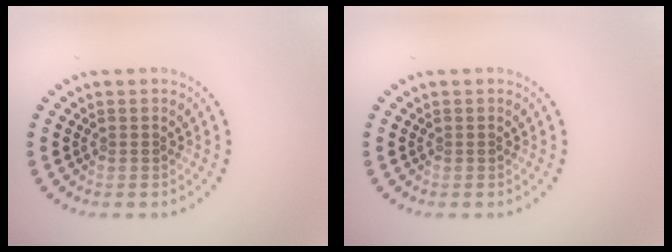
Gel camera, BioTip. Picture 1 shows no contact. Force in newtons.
{"total": 0.0}